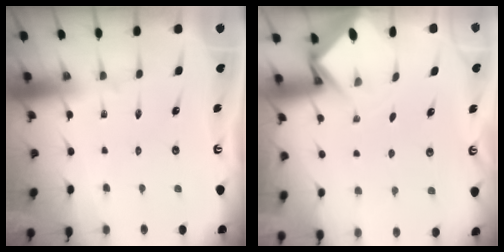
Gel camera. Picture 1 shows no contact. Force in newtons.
{"total": 3.0, "press": 2.9, "slide": 0.3}